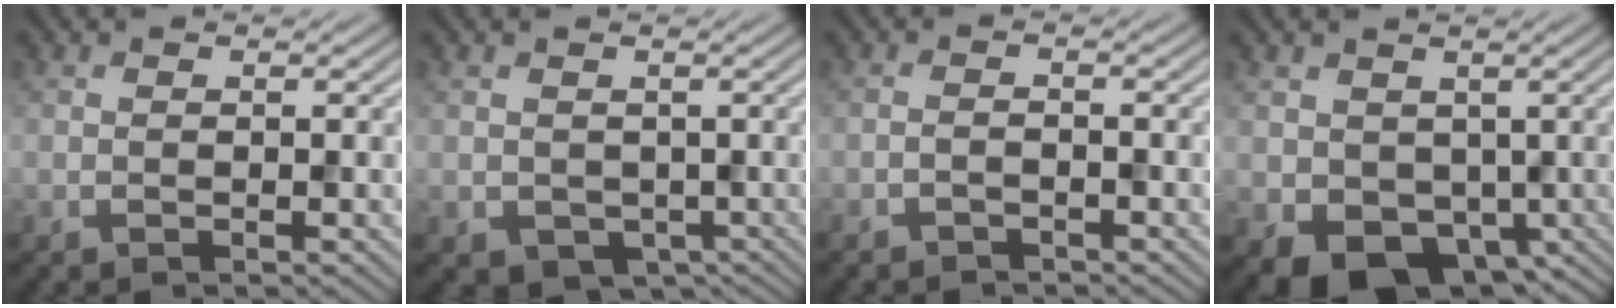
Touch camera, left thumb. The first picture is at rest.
{"total": 2.2, "force": [-0.3, 2.1, 0.7], "torque": [-0.019, -0.019, 0.006]}
{"total": 1.0, "force": [-1.0, 0.2, 0.1], "torque": [0.006, 0.004, -0.020]}
{"total": 5.9, "force": [-1.2, 4.9, 3.1], "torque": [-0.063, -0.031, -0.010]}